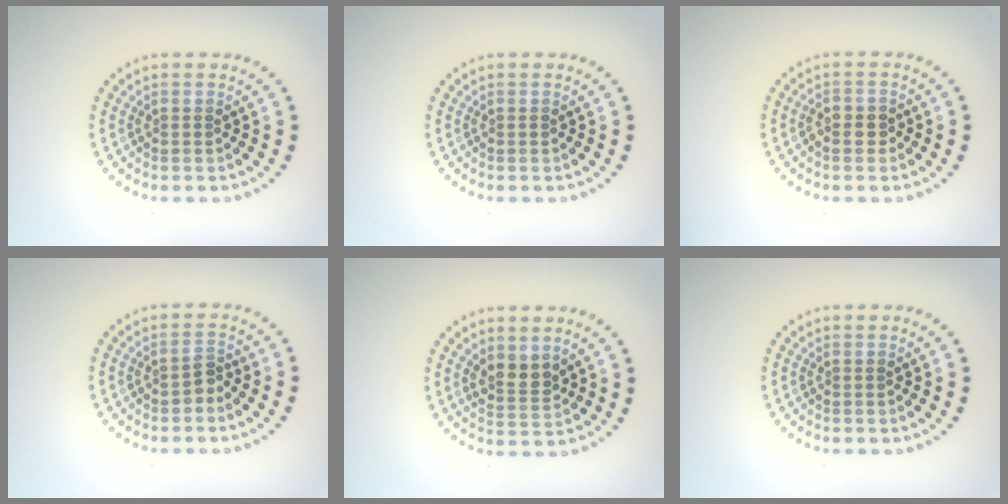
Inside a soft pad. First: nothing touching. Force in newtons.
{"total": 0.0}
{"total": 1.3, "press": 1.2, "slide": 0.5}
{"total": 1.4, "press": 1.2, "slide": 0.7}
{"total": 2.5, "press": 2.3, "slide": 1.1}
{"total": 0.0}